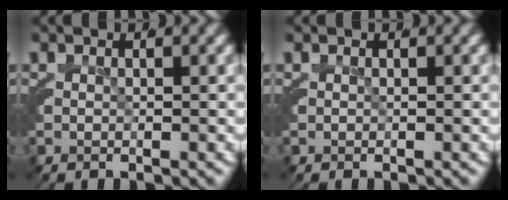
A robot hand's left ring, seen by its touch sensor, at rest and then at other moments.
{"total": 0.0}